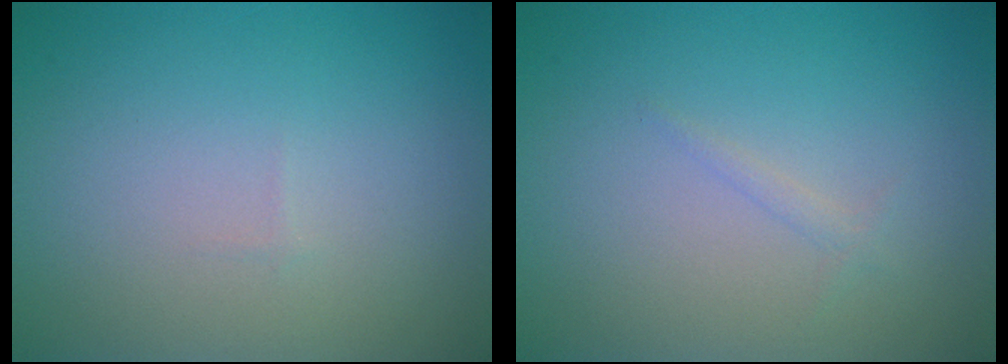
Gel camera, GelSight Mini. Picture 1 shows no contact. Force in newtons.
{"total": 0.7, "press": 0.7, "slide": 0.1}